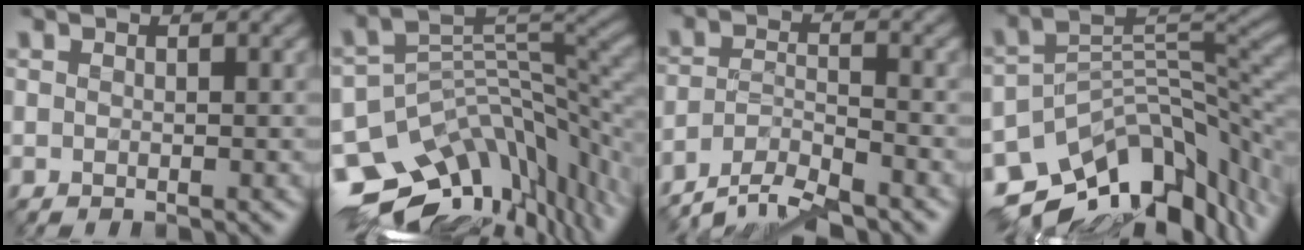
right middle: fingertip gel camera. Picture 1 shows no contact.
{"total": 11.5, "force": [-5.3, 6.3, 7.9], "torque": [-0.137, -0.002, -0.070]}
{"total": 5.2, "force": [-4.6, 1.2, 2.0], "torque": [-0.041, -0.002, -0.088]}
{"total": 13.1, "force": [-8.4, 6.4, 7.8], "torque": [-0.136, 0.001, -0.122]}